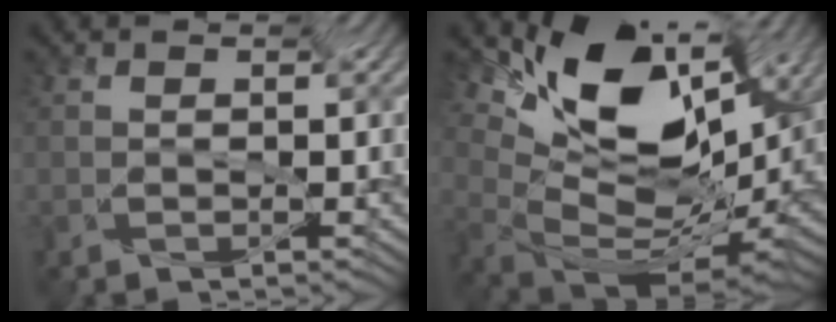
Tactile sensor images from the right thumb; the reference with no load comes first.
{"total": 12.8, "force": [3.3, 6.6, 10.4], "torque": [-0.196, 0.019, 0.078]}